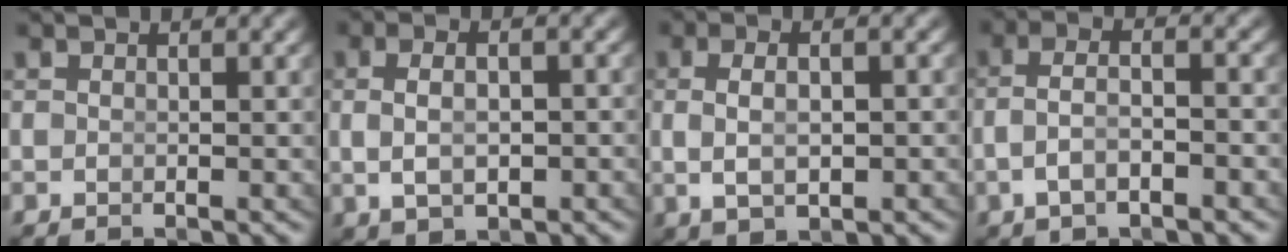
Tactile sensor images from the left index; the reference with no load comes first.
{"total": 3.4, "force": [-0.3, 1.7, 3.0], "torque": [-0.053, -0.005, 0.006]}
{"total": 3.8, "force": [-0.1, 1.7, 3.4], "torque": [-0.062, -0.005, 0.010]}
{"total": 3.3, "force": [-1.3, 1.3, 2.8], "torque": [-0.058, -0.008, -0.019]}